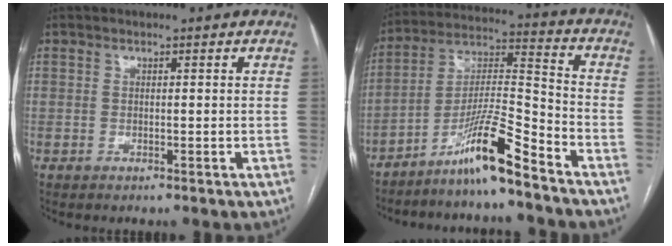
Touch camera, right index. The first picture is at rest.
{"total": 11.4, "force": [-8.6, -0.6, 7.4], "torque": [-0.141, 0.002, -0.155]}